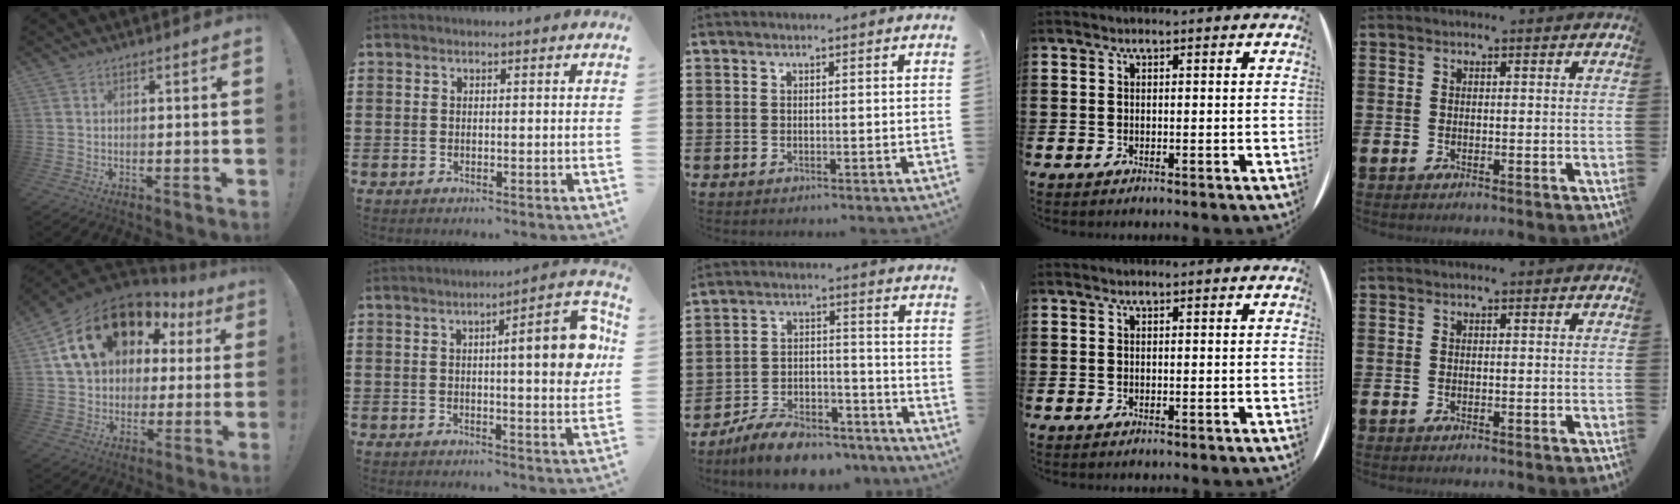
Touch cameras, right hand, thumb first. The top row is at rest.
{"thumb": {"total": 20.0, "force": [9.6, 13.1, 11.7], "torque": [-0.190, -0.034, 0.185]}, "index": {"total": 10.2, "force": [2.2, 1.8, 9.8], "torque": [-0.140, -0.010, 0.028]}, "middle": {"total": 8.7, "force": [-8.0, 2.2, 2.6], "torque": [-0.040, 0.030, -0.149]}}